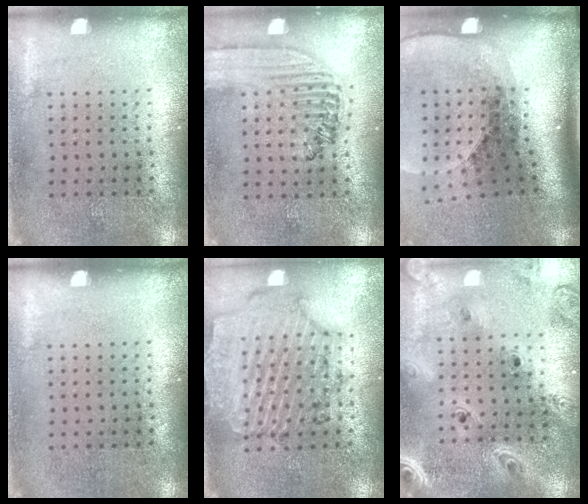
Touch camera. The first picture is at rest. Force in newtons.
{"total": 1.6, "press": 1.4, "slide": 0.7}
{"total": 2.7, "press": 1.9, "slide": 1.9}
{"total": 0.0}
{"total": 1.7, "press": 1.6, "slide": 0.3}
{"total": 3.0, "press": 2.5, "slide": 1.6}